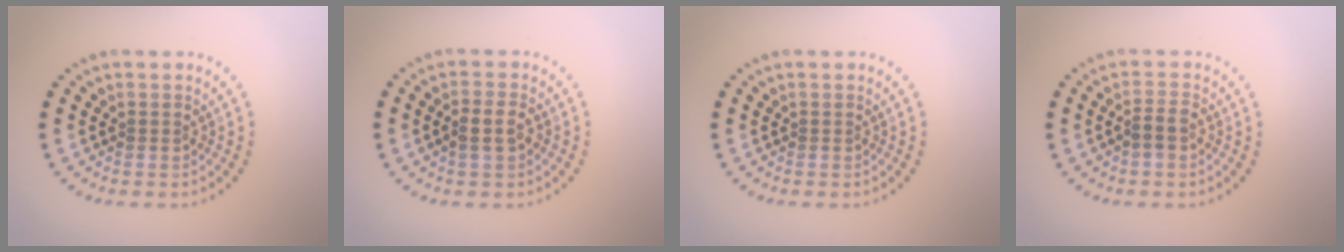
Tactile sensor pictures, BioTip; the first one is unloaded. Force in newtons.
{"total": 2.4, "press": 2.2, "slide": 0.8}
{"total": 0.0}
{"total": 1.7, "press": 1.5, "slide": 0.8}